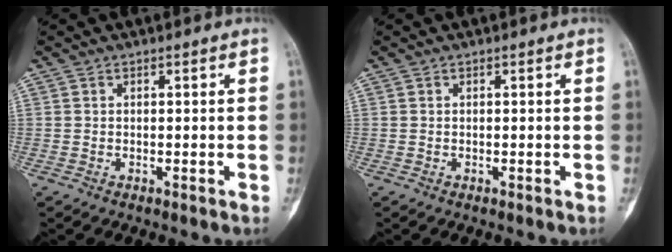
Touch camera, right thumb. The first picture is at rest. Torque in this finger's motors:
{"motor_torque": [0.01, 0.01, 0.06, -0.07, 0.08]}